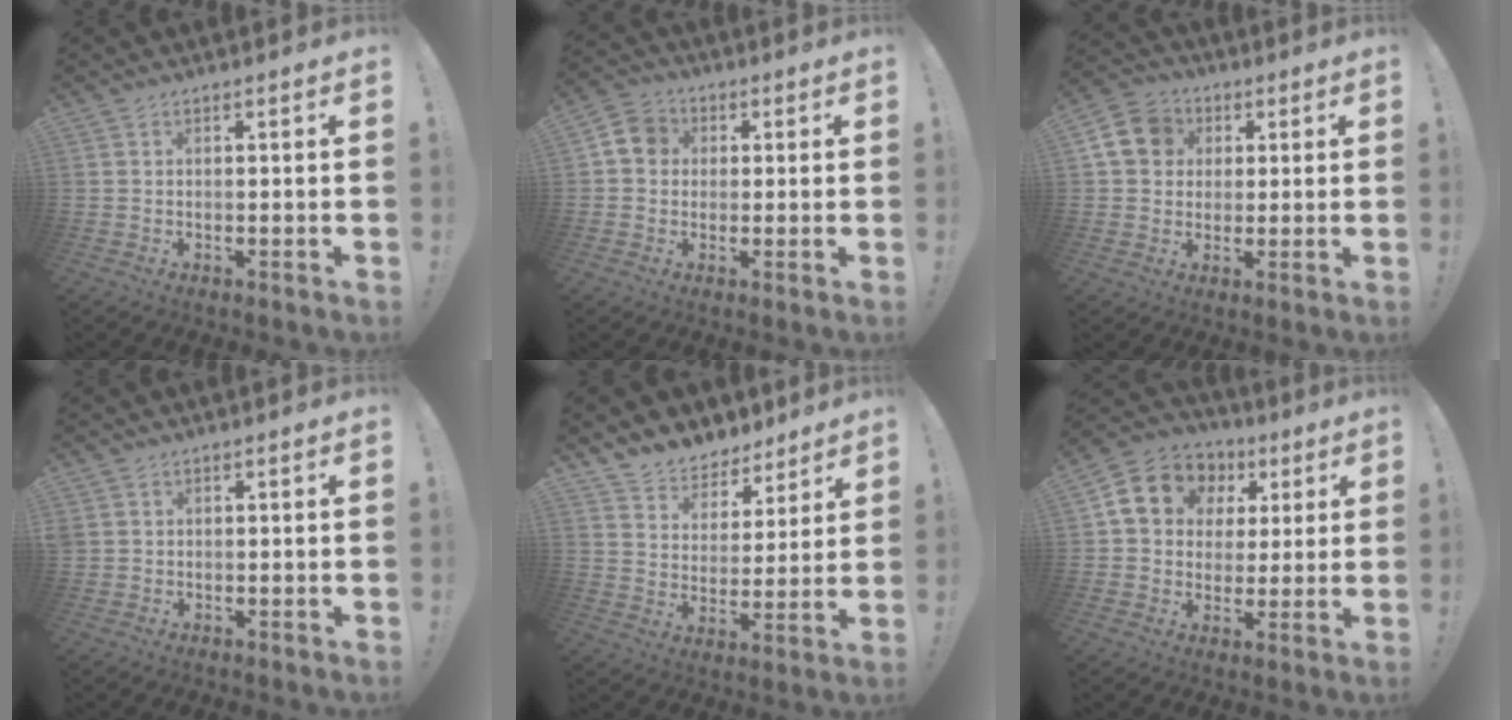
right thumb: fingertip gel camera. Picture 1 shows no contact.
{"total": 7.1, "force": [0.9, 6.4, 2.9], "torque": [-0.041, 0.013, 0.021]}
{"total": 11.5, "force": [2.5, 10.1, 4.9], "torque": [-0.074, 0.005, 0.054]}
{"total": 1.4, "force": [0.5, 1.3, 0.3], "torque": [-0.009, 0.004, 0.011]}
{"total": 7.8, "force": [6.2, 4.7, 0.4], "torque": [-0.009, -0.062, 0.123]}
{"total": 14.1, "force": [5.2, 11.5, 6.2], "torque": [-0.089, -0.017, 0.107]}